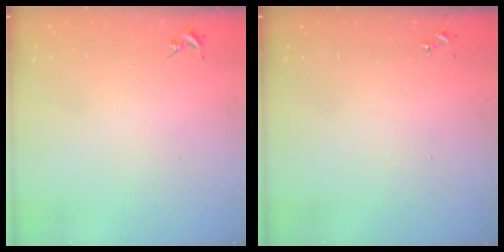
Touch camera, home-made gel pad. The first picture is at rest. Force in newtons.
{"total": 0.0}